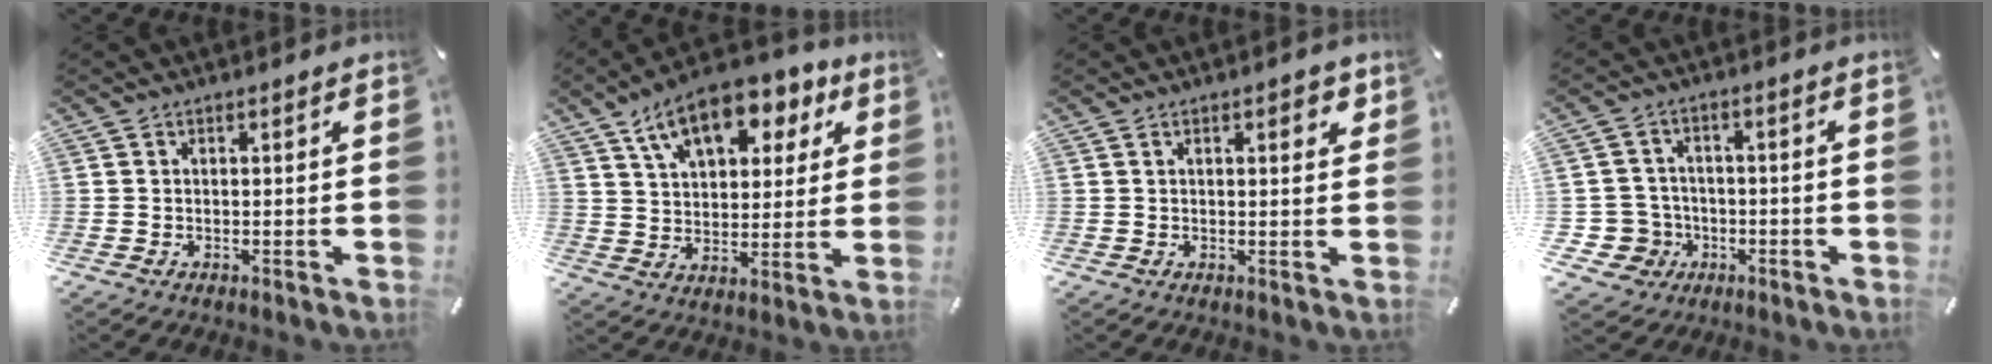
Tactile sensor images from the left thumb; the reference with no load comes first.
{"total": 14.6, "force": [8.4, 8.3, 8.6], "torque": [-0.138, -0.027, 0.147]}
{"total": 2.9, "force": [1.3, 0.9, 2.4], "torque": [-0.043, 0.000, 0.019]}
{"total": 7.6, "force": [-1.6, 7.4, 1.3], "torque": [-0.063, 0.008, -0.025]}